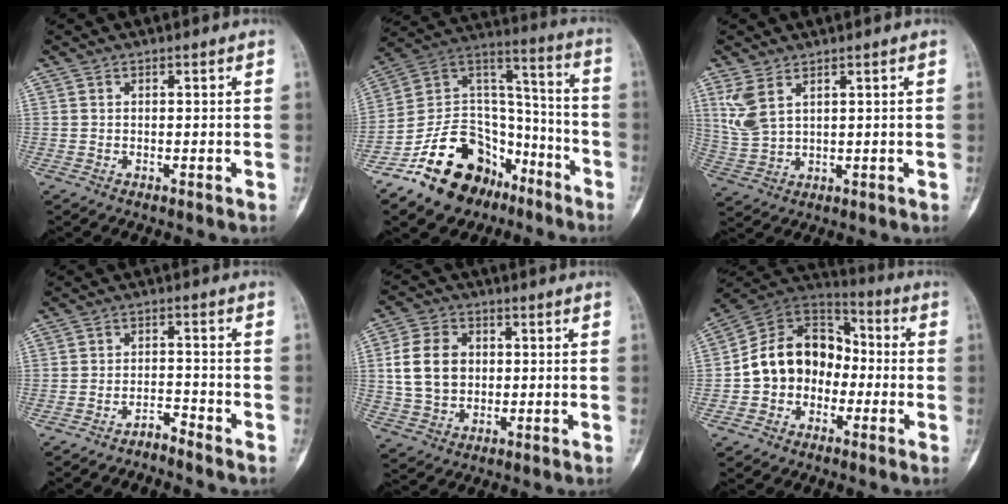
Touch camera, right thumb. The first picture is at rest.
{"total": 22.7, "force": [-13.8, 14.5, 10.7], "torque": [-0.147, 0.111, -0.231]}
{"total": 6.1, "force": [3.1, 3.3, 4.2], "torque": [-0.089, -0.005, 0.076]}
{"total": 2.7, "force": [-2.7, -0.1, 0.3], "torque": [-0.003, 0.027, -0.050]}
{"total": 10.8, "force": [1.2, 8.4, 6.7], "torque": [-0.105, 0.008, 0.023]}
{"total": 15.0, "force": [-2.2, 12.0, 8.7], "torque": [-0.113, 0.052, -0.051]}